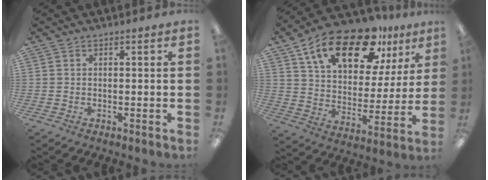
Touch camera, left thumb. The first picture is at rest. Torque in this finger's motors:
{"motor_torque": [0.73, 0.73, 1.38, -1.38, 0.38]}